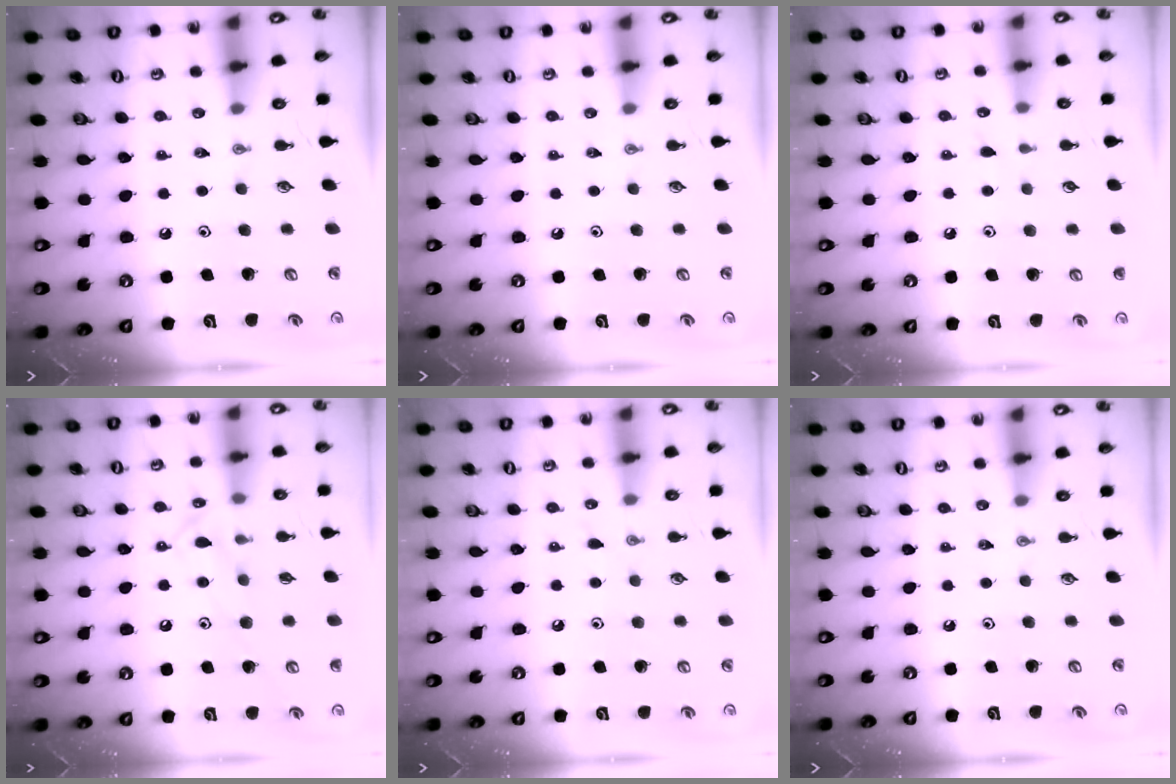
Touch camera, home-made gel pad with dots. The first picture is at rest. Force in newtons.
{"total": 0.0}
{"total": 6.0, "press": 6.0, "slide": 0.4}
{"total": 12.0, "press": 12.0, "slide": 0.7}
{"total": 5.8, "press": 5.8, "slide": 0.6}
{"total": 0.0}